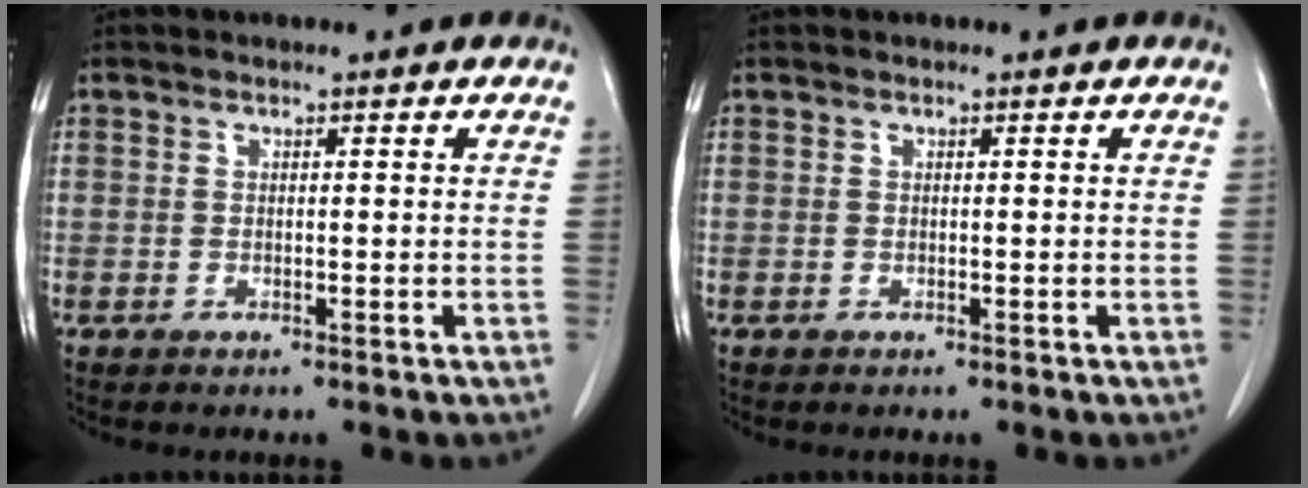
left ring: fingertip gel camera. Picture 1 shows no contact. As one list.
[{"total": 0.0}]